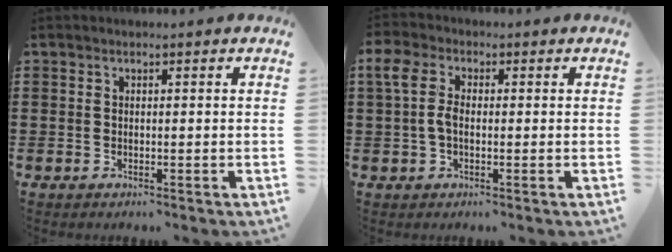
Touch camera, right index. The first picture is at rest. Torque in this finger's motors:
{"motor_torque": [1.02, -0.02, 0.55, 0.16]}